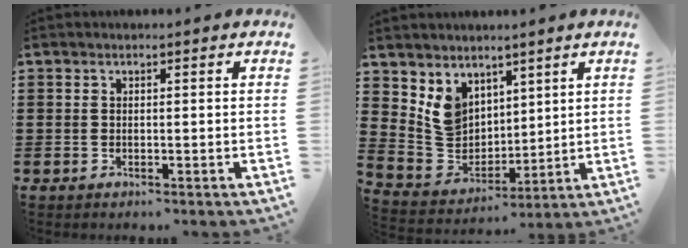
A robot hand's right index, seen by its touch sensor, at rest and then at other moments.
{"total": 7.1, "force": [4.1, 5.6, 1.5], "torque": [-0.070, -0.014, 0.081]}